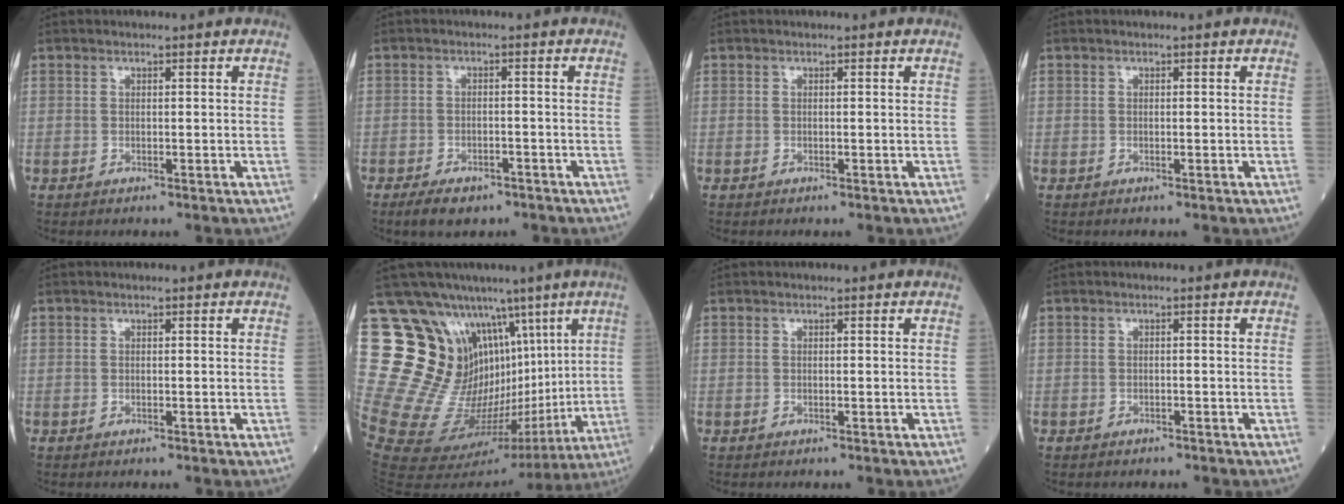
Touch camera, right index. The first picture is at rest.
{"total": 6.6, "force": [-4.8, 3.0, 3.3], "torque": [-0.060, -0.003, -0.070]}
{"total": 0.0}
{"total": 0.5, "force": [-0.1, 0.3, 0.4], "torque": [-0.017, 0.000, -0.001]}
{"total": 0.0}
{"total": 27.0, "force": [11.1, 15.6, 19.1], "torque": [-0.347, 0.065, 0.208]}
{"total": 0.0}
{"total": 2.9, "force": [-2.2, 1.4, 1.2], "torque": [-0.030, -0.003, -0.024]}